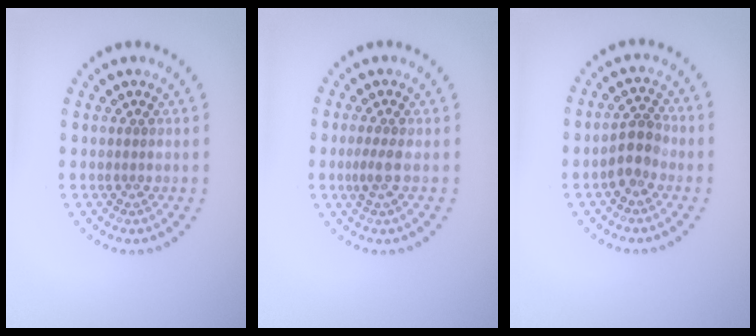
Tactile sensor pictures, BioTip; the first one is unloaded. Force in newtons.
{"total": 1.3, "press": 1.3, "slide": 0.5}
{"total": 2.9, "press": 2.7, "slide": 1.1}